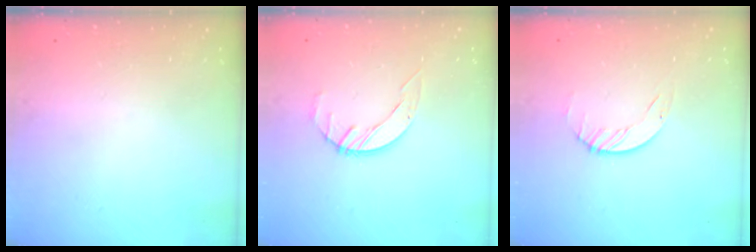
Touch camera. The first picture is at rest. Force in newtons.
{"total": 2.7, "press": 2.7, "slide": 0.3}
{"total": 1.9, "press": 1.9, "slide": 0.2}